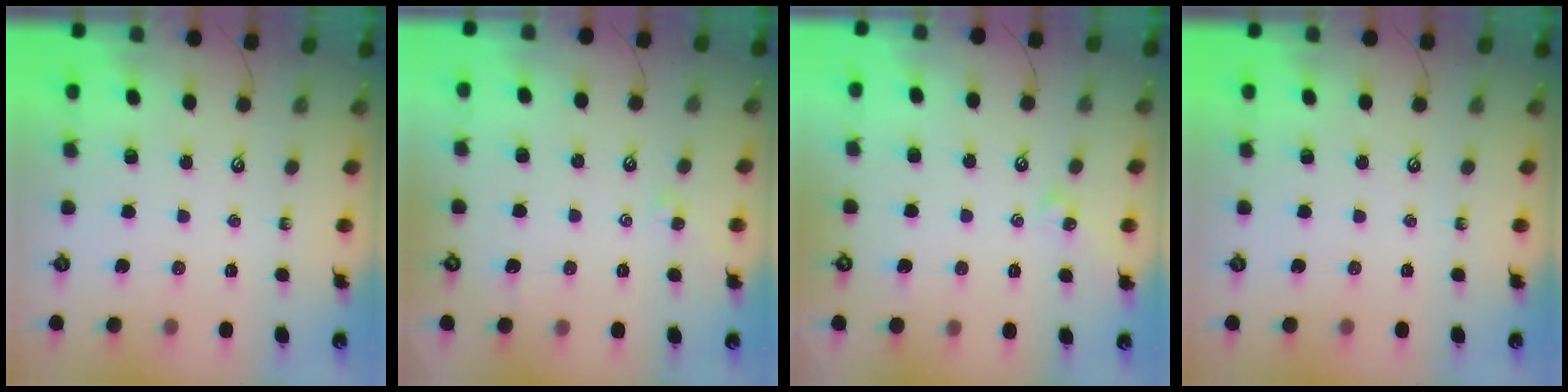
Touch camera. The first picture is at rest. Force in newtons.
{"total": 0.0}
{"total": 2.6, "press": 2.6, "slide": 0.6}
{"total": 0.0}